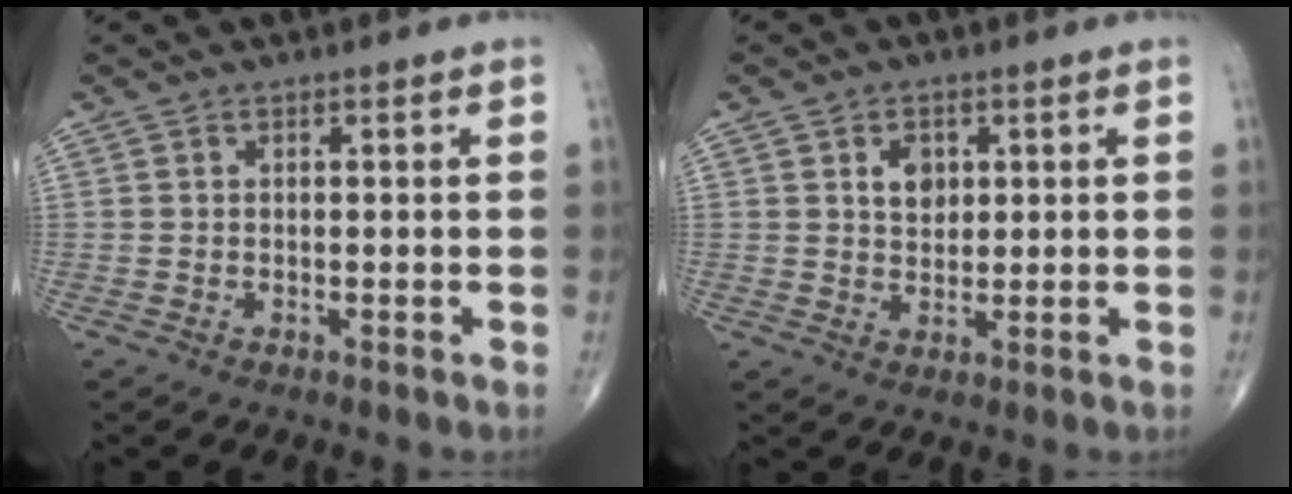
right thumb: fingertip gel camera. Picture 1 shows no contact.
{"total": 4.3, "force": [1.4, 3.1, 2.6], "torque": [-0.024, -0.008, 0.025]}